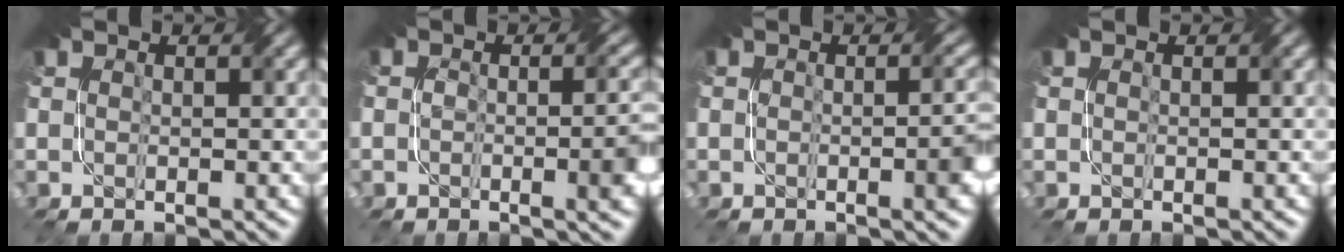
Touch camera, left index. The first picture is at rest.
{"total": 3.7, "force": [-0.8, 1.1, 3.4], "torque": [-0.051, -0.005, -0.010]}
{"total": 2.9, "force": [-0.6, 0.9, 2.7], "torque": [-0.034, -0.002, -0.007]}
{"total": 0.0}